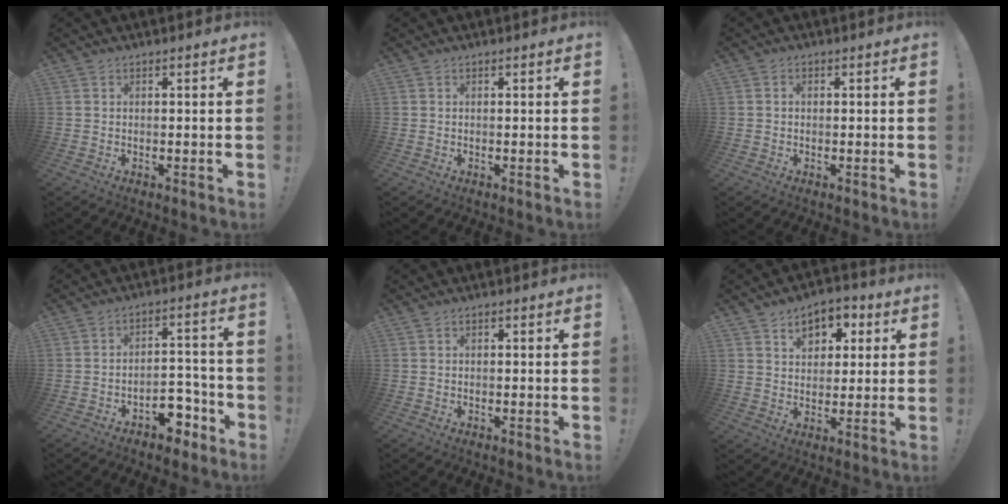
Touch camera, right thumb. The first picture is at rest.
{"total": 0.0}
{"total": 0.9, "force": [-0.4, 0.7, 0.4], "torque": [-0.012, 0.007, -0.007]}
{"total": 9.6, "force": [-6.0, 5.6, 5.0], "torque": [-0.046, 0.057, -0.098]}
{"total": 0.7, "force": [-0.4, 0.4, 0.3], "torque": [-0.012, 0.005, -0.006]}
{"total": 8.8, "force": [4.1, 6.5, 4.3], "torque": [-0.056, -0.016, 0.074]}